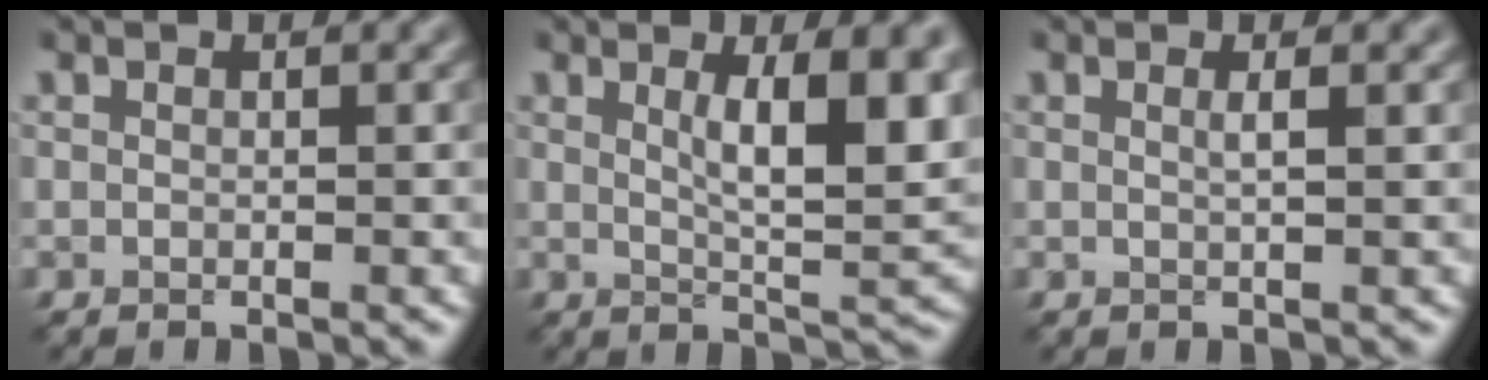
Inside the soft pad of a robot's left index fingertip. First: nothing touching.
{"total": 8.3, "force": [2.2, 2.3, 7.6], "torque": [-0.107, -0.009, 0.040]}
{"total": 1.2, "force": [0.3, 0.4, 1.1], "torque": [-0.010, 0.004, 0.001]}